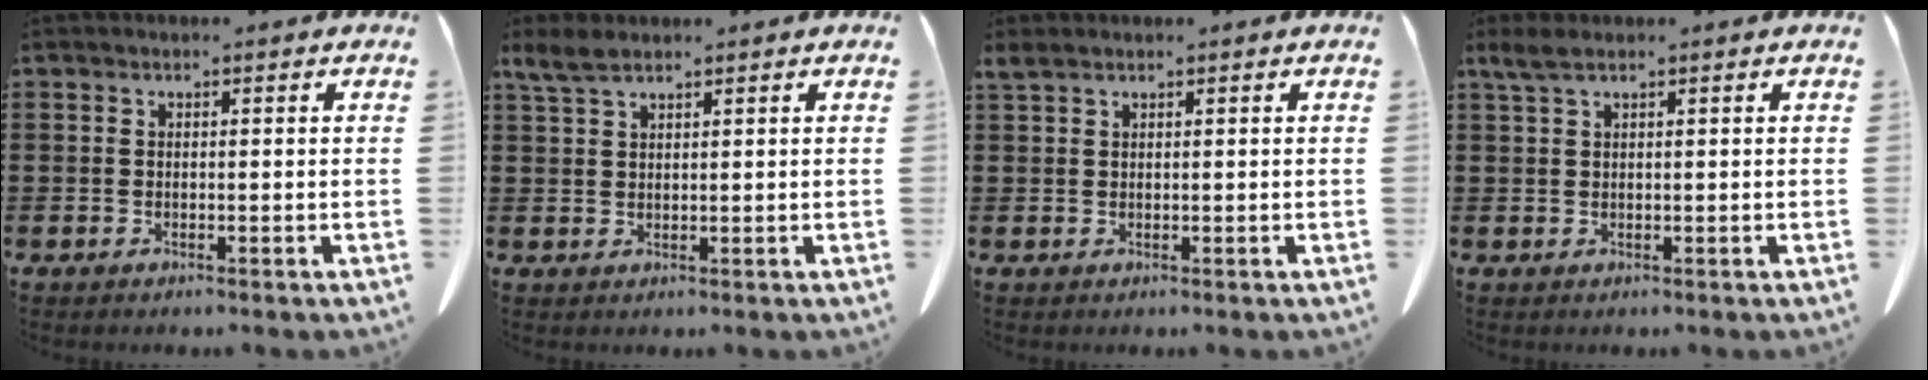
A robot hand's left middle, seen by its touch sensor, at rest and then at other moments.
{"total": 3.2, "force": [2.2, 1.0, 2.1], "torque": [-0.055, 0.001, 0.039]}
{"total": 1.2, "force": [1.0, 0.3, 0.7], "torque": [-0.017, 0.002, 0.019]}
{"total": 2.1, "force": [1.3, 0.4, 1.6], "torque": [-0.035, 0.002, 0.024]}